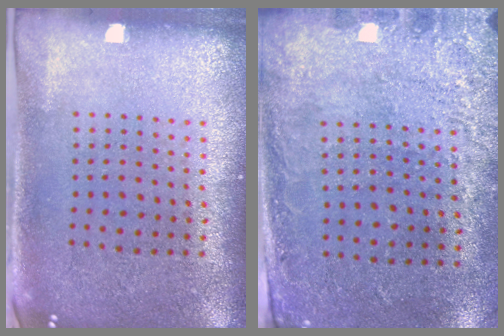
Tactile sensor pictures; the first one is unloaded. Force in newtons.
{"total": 2.8, "press": 1.9, "slide": 2.1}